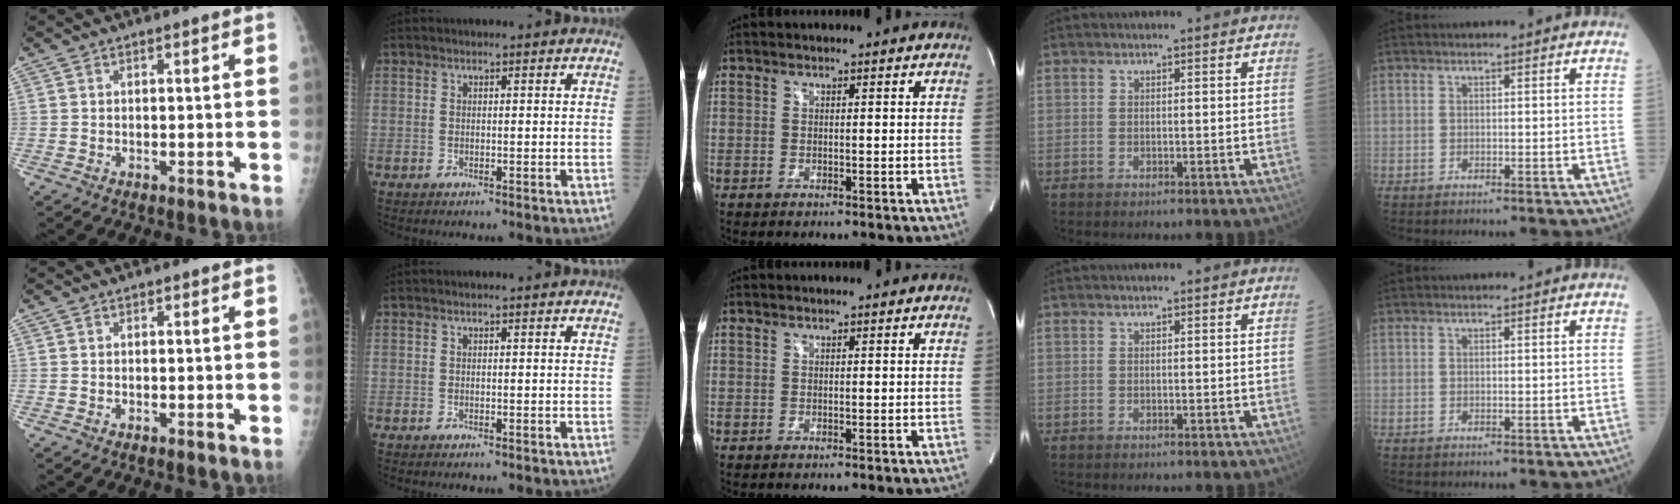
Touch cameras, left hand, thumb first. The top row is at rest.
{}